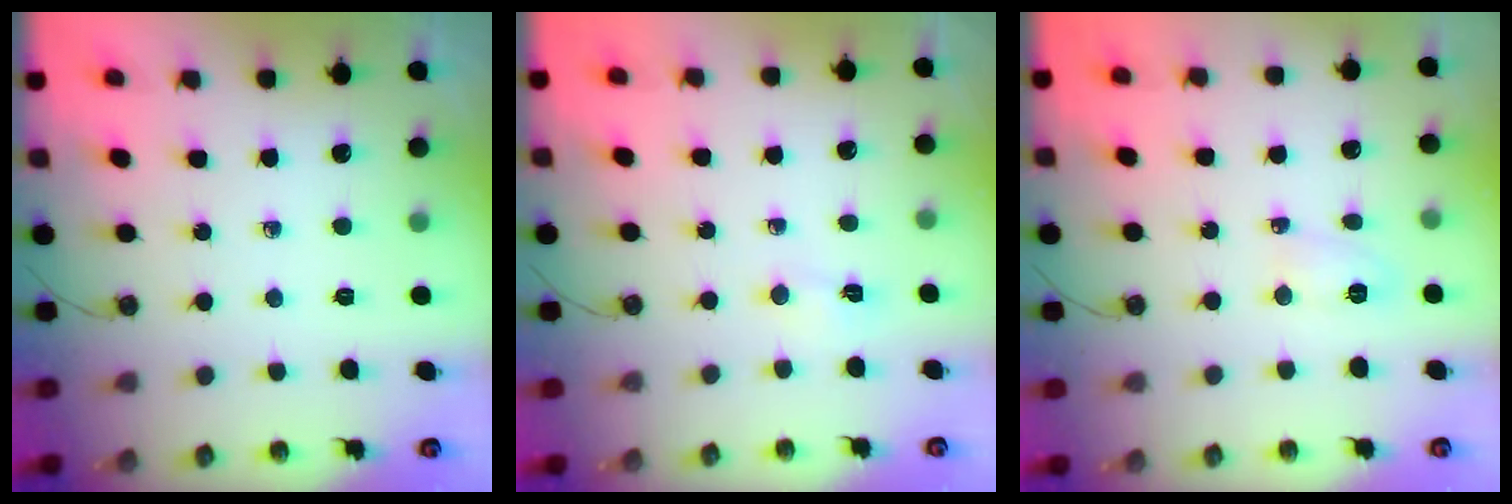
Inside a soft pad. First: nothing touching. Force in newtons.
{"total": 2.5, "press": 2.5, "slide": 0.5}
{"total": 3.8, "press": 3.7, "slide": 1.0}